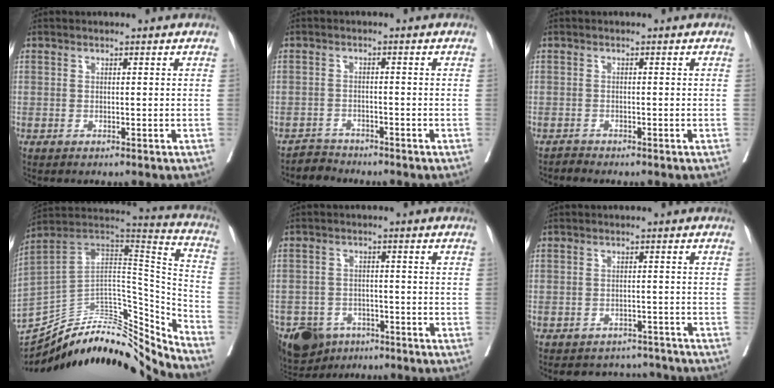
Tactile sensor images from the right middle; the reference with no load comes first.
{"total": 2.5, "force": [-2.3, 0.3, -1.0], "torque": [0.020, -0.007, -0.042]}
{"total": 0.8, "force": [-0.8, -0.1, -0.2], "torque": [0.003, -0.005, -0.017]}
{"total": 27.7, "force": [-24.9, 5.9, 10.6], "torque": [-0.155, 0.025, -0.381]}
{"total": 12.2, "force": [-8.3, 7.7, 4.7], "torque": [-0.112, -0.008, -0.123]}
{"total": 6.4, "force": [-6.0, 2.3, -0.4], "torque": [0.019, 0.018, -0.073]}